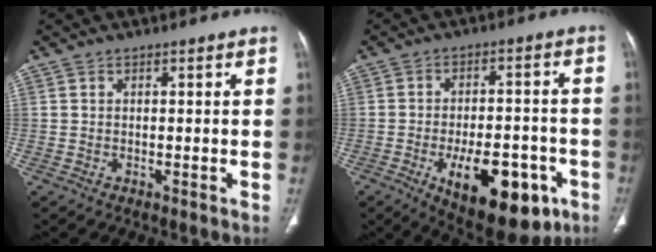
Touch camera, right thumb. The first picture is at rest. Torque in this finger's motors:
{"motor_torque": [1.65, 1.80, 0.32, -0.33, 0.40]}